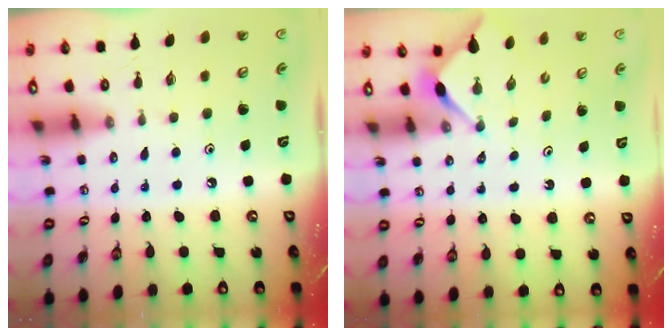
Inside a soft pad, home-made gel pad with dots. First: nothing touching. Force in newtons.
{"total": 2.6, "press": 2.6, "slide": 0.3}